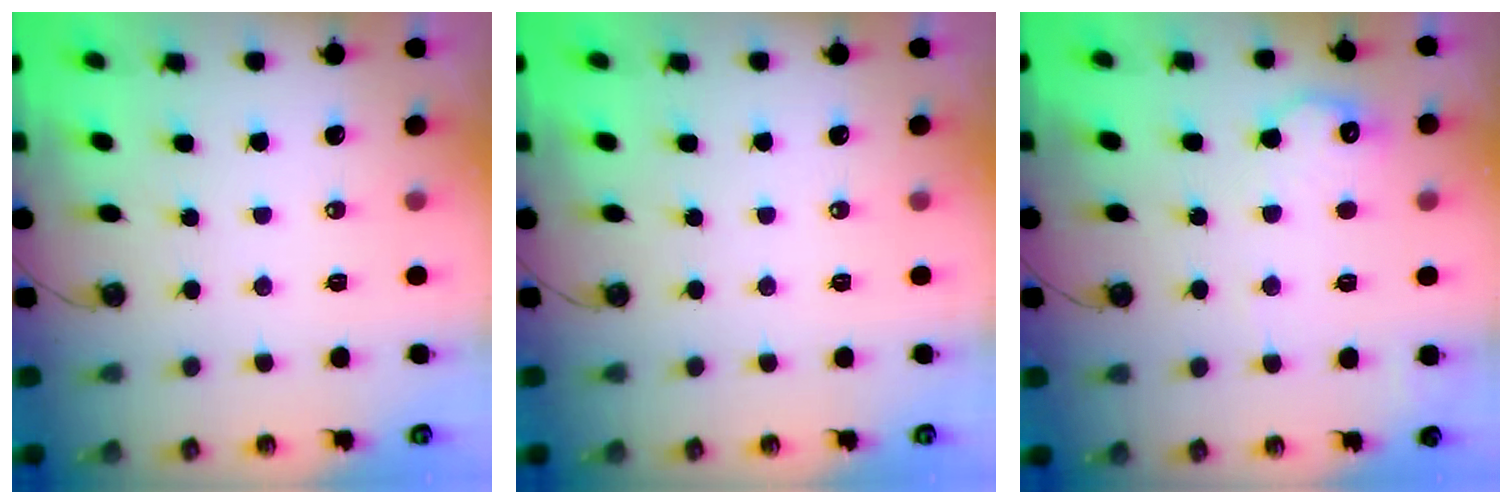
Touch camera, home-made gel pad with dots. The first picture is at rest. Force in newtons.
{"total": 0.0}
{"total": 9.8, "press": 9.8, "slide": 0.6}